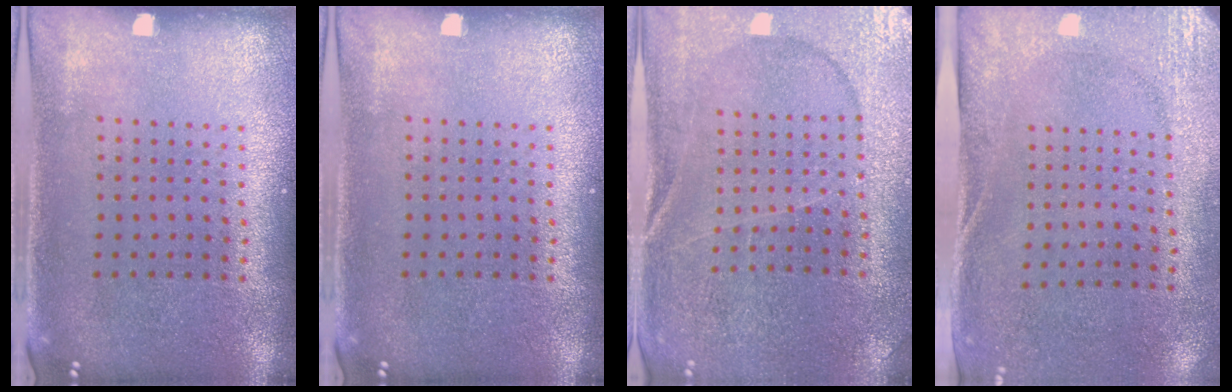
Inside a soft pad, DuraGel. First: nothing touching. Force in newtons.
{"total": 0.0}
{"total": 1.3, "press": 1.2, "slide": 0.3}
{"total": 2.7, "press": 2.2, "slide": 1.7}